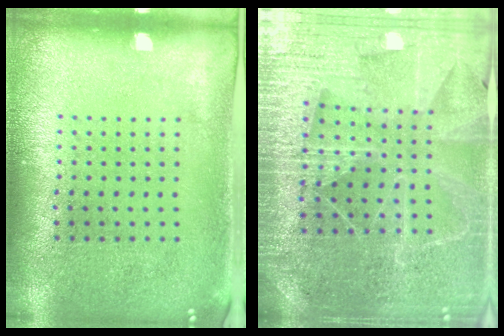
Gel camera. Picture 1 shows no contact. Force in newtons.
{"total": 4.9, "press": 4.5, "slide": 2.0}